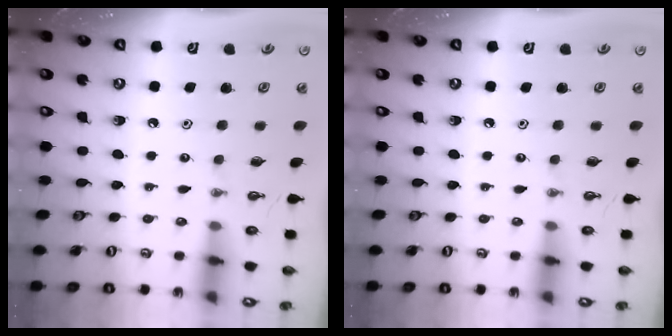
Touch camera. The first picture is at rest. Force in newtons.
{"total": 0.0}